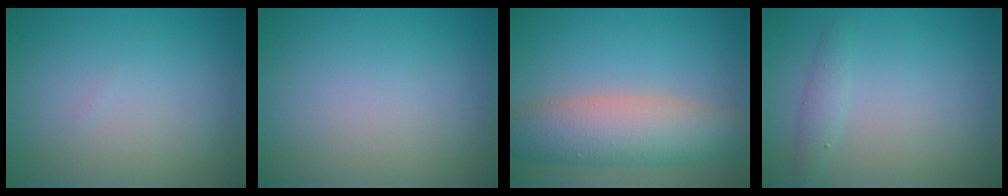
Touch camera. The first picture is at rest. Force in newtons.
{"total": 0.0}
{"total": 7.1, "press": 7.1, "slide": 0.3}
{"total": 1.3, "press": 1.3, "slide": 0.1}